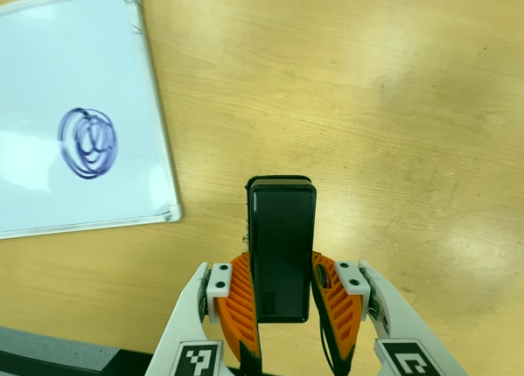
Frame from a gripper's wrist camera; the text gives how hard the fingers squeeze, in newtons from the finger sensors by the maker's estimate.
{"total": 5.1, "left": 3.6, "right": 6.6}